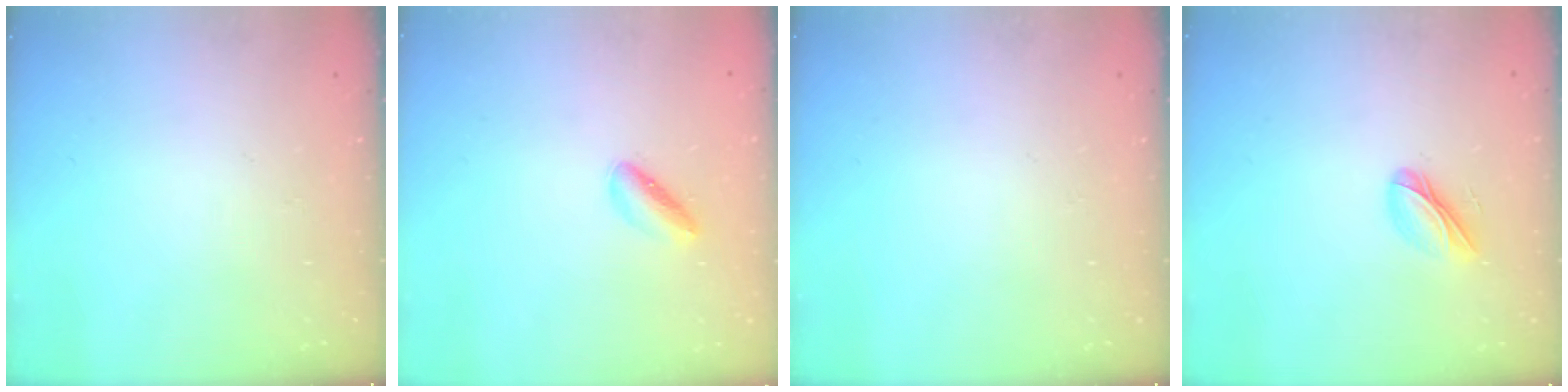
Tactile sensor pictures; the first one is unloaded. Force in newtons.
{"total": 2.5, "press": 2.4, "slide": 0.3}
{"total": 0.0}
{"total": 6.3, "press": 6.2, "slide": 1.2}